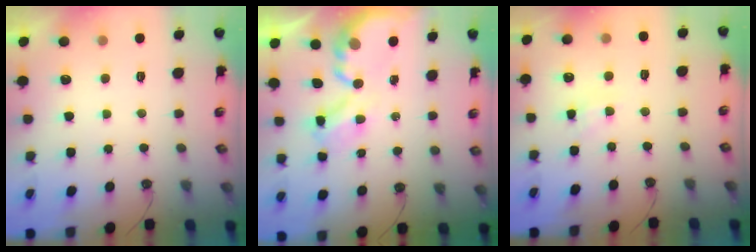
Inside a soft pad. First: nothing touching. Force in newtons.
{"total": 4.7, "press": 4.7, "slide": 0.3}
{"total": 3.1, "press": 3.1, "slide": 0.6}